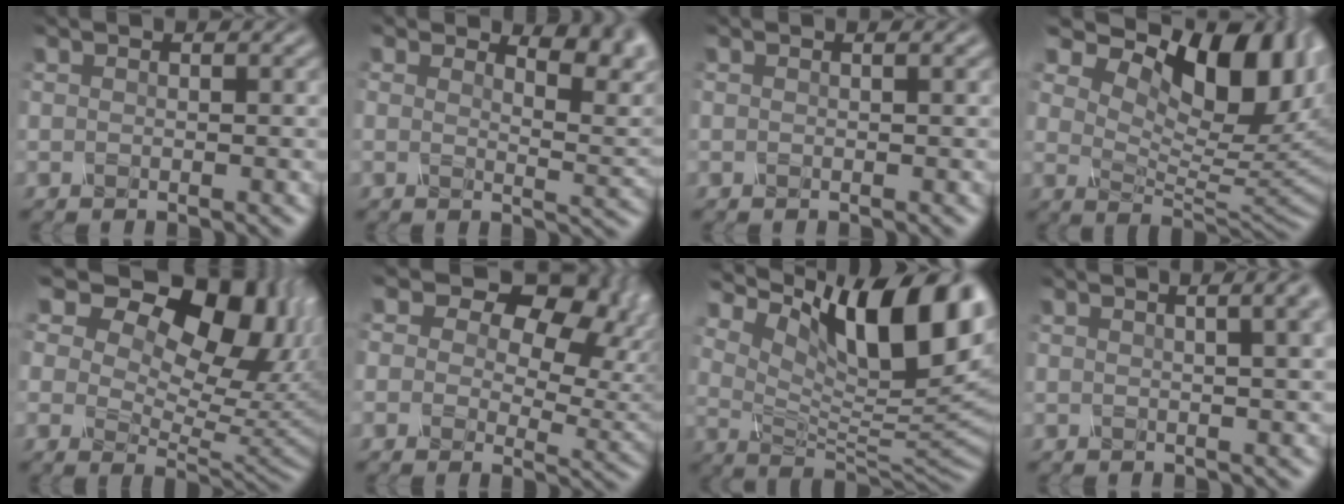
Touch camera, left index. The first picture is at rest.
{"total": 4.6, "force": [3.0, 2.0, 3.0], "torque": [-0.036, 0.002, 0.033]}
{"total": 0.7, "force": [0.3, 0.3, 0.6], "torque": [-0.005, 0.001, -0.003]}
{"total": 12.9, "force": [6.7, 6.3, 9.0], "torque": [-0.133, 0.006, 0.107]}
{"total": 18.5, "force": [9.0, 11.1, 11.7], "torque": [-0.179, 0.066, 0.140]}
{"total": 12.5, "force": [5.2, 7.9, 8.2], "torque": [-0.113, 0.016, 0.071]}
{"total": 12.6, "force": [5.4, 5.3, 10.1], "torque": [-0.152, 0.004, 0.098]}
{"total": 8.7, "force": [3.8, 4.2, 6.6], "torque": [-0.022, 0.062, 0.007]}